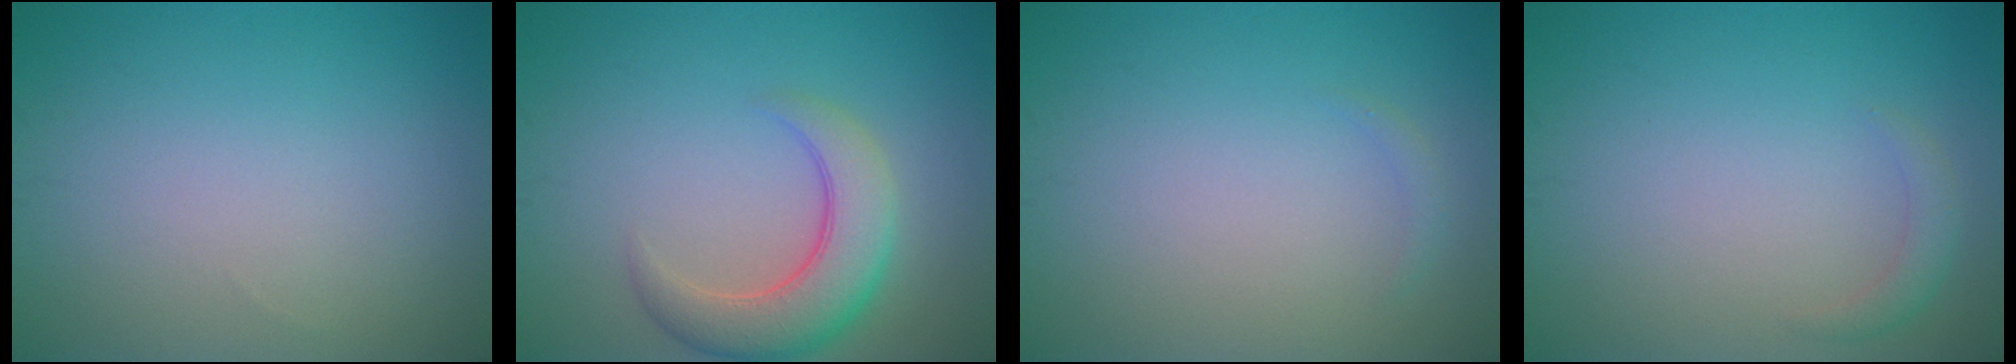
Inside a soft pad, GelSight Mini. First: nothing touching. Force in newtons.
{"total": 5.3, "press": 5.3, "slide": 0.5}
{"total": 0.6, "press": 0.6, "slide": 0.0}
{"total": 1.3, "press": 1.2, "slide": 0.1}